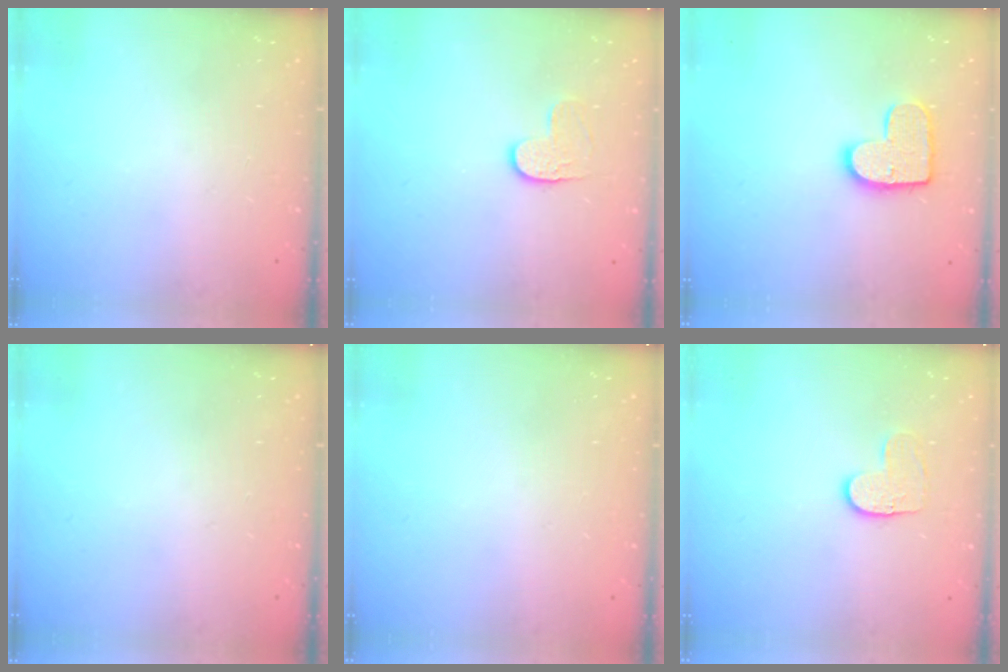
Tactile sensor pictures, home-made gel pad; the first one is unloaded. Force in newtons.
{"total": 4.7, "press": 4.7, "slide": 0.2}
{"total": 11.8, "press": 11.7, "slide": 0.6}
{"total": 0.0}
{"total": 0.0}
{"total": 5.5, "press": 5.5, "slide": 0.4}